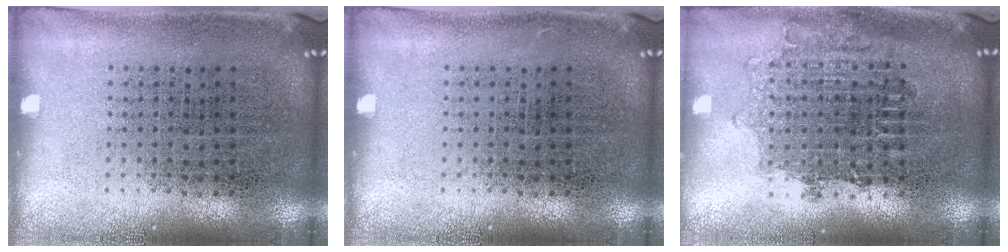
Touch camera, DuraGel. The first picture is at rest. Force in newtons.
{"total": 0.0}
{"total": 1.6, "press": 1.3, "slide": 0.9}